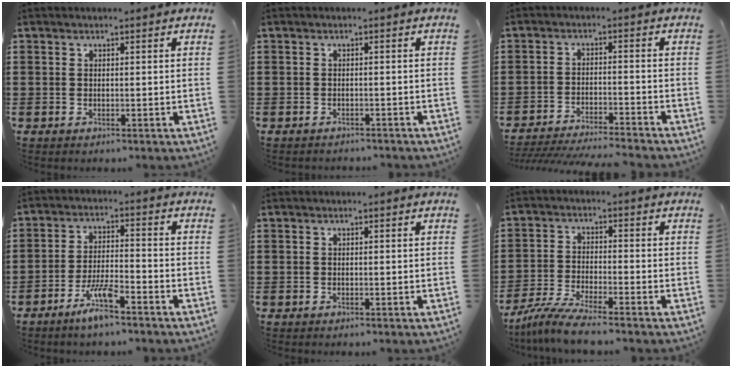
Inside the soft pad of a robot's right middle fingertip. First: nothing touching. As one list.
[{"total": 0.9, "force": [-0.8, 0.1, -0.1], "torque": [-0.001, 0.001, -0.019]}, {"total": 4.2, "force": [-4.1, -0.2, 0.9], "torque": [-0.025, -0.010, -0.084]}, {"total": 6.1, "force": [-4.4, 0.9, 4.1], "torque": [-0.087, -0.004, -0.082]}, {"total": 0.0}, {"total": 5.7, "force": [-5.1, -0.4, 2.6], "torque": [-0.069, -0.024, -0.102]}]